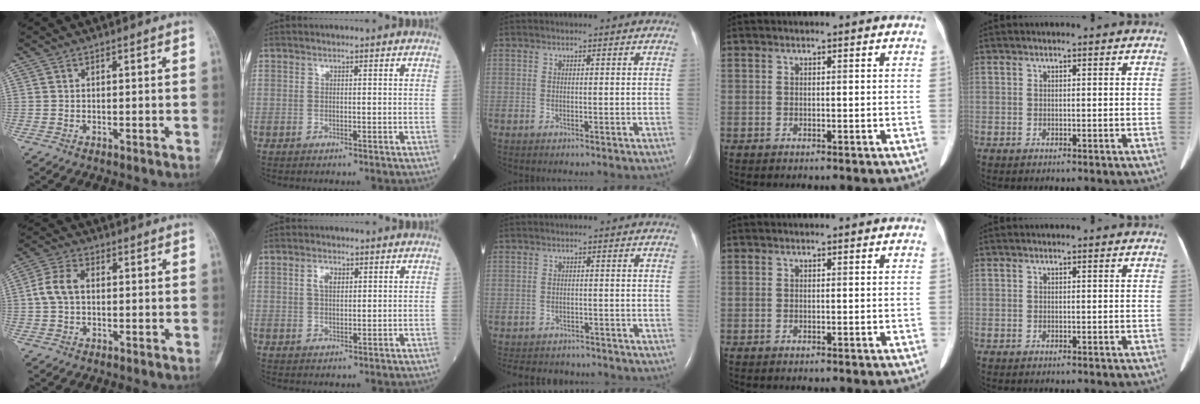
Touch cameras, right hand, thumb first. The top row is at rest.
{"thumb": {"total": 5.9, "force": [0.2, 3.9, 4.4], "torque": [-0.095, 0.018, -0.002]}, "index": {"total": 2.7, "force": [1.1, 1.5, 2.0], "torque": [-0.038, 0.005, 0.020]}, "middle": {"total": 8.4, "force": [-7.5, 3.2, 1.9], "torque": [-0.036, -0.001, -0.094]}}